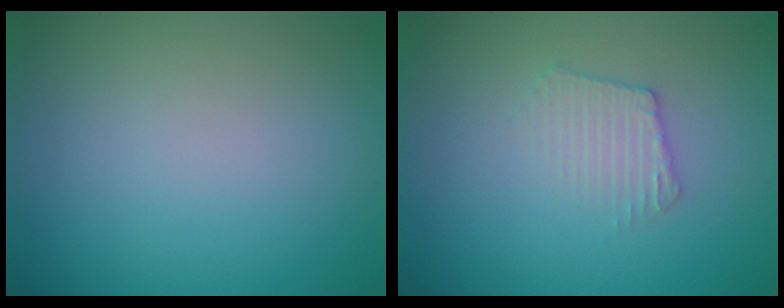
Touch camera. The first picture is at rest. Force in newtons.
{"total": 2.1, "press": 2.0, "slide": 0.4}